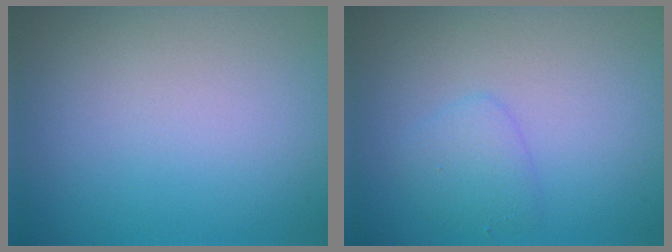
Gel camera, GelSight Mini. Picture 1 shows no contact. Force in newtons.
{"total": 1.7, "press": 1.7, "slide": 0.2}